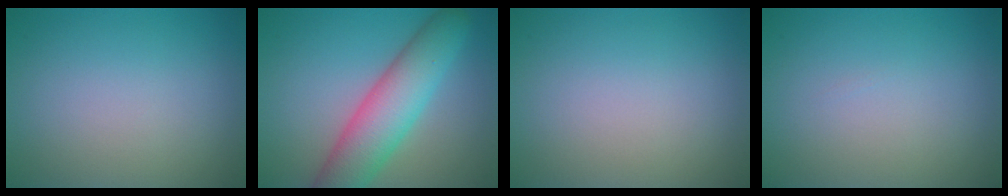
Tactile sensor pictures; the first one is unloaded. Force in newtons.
{"total": 7.3, "press": 7.3, "slide": 0.3}
{"total": 0.0}
{"total": 0.0}